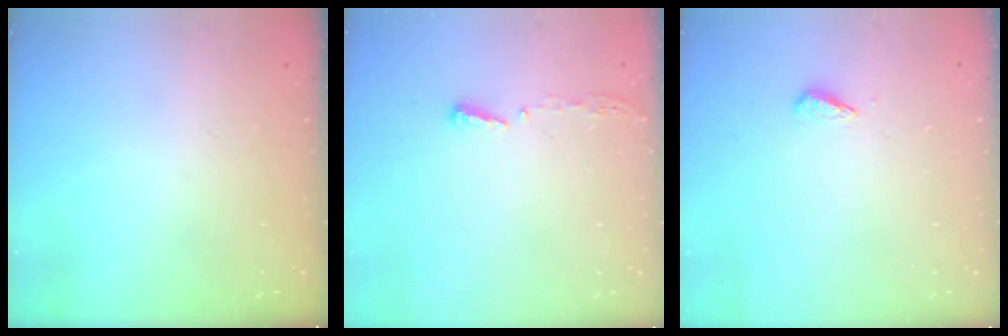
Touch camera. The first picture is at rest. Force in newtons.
{"total": 3.8, "press": 3.8, "slide": 0.4}
{"total": 2.7, "press": 2.7, "slide": 0.6}